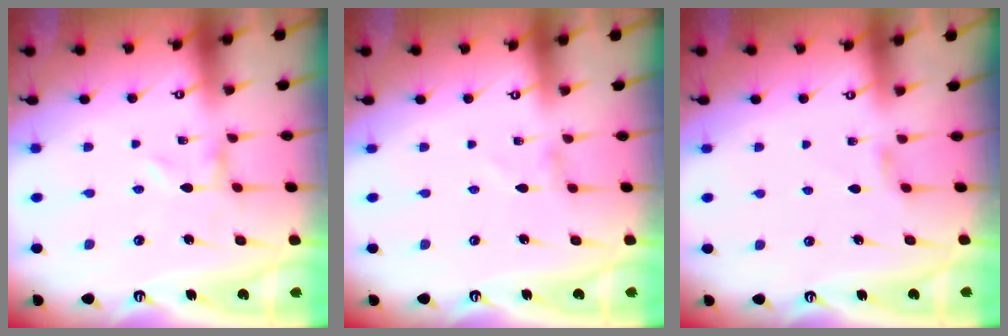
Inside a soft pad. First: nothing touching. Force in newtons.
{"total": 1.2, "press": 1.2, "slide": 0.1}
{"total": 2.2, "press": 2.1, "slide": 0.5}